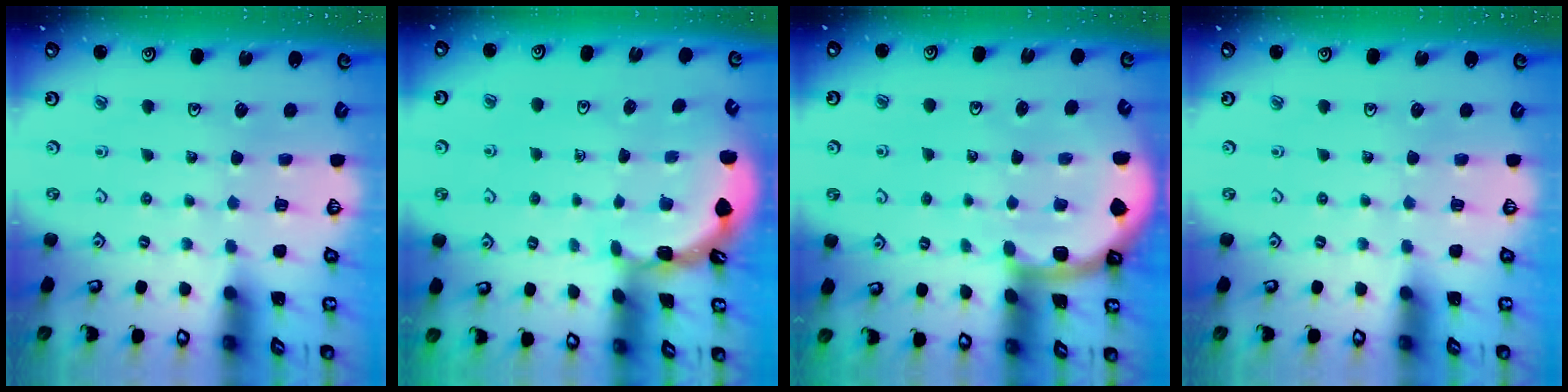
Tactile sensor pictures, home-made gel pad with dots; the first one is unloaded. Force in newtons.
{"total": 1.9, "press": 1.9, "slide": 0.1}
{"total": 4.0, "press": 4.0, "slide": 0.6}
{"total": 0.0}